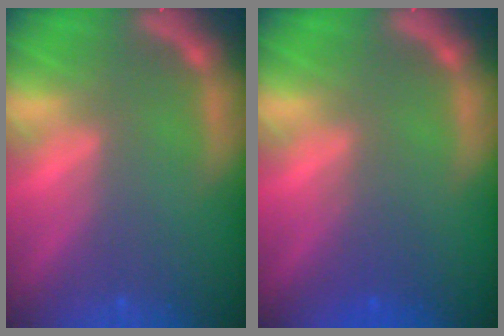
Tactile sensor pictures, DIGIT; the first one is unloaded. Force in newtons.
{"total": 2.0}